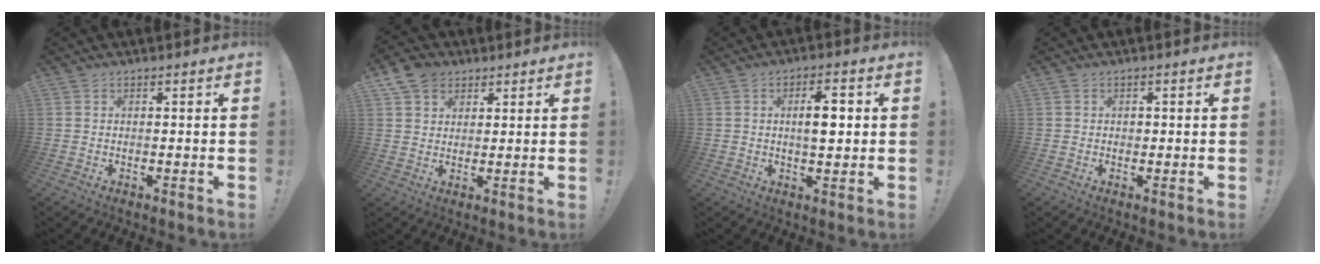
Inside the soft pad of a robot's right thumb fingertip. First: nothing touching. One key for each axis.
{"total": 7.4, "fx": 4.2, "fy": 5.4, "fz": 2.7, "tx": -0.047, "ty": -0.014, "tz": 0.085}
{"total": 6.4, "fx": 0.7, "fy": 2.5, "fz": 5.8, "tx": -0.089, "ty": 0.004, "tz": 0.006}
{"total": 0.8, "fx": -0.1, "fy": 0.7, "fz": 0.2, "tx": 0.004, "ty": -0.001, "tz": -0.004}